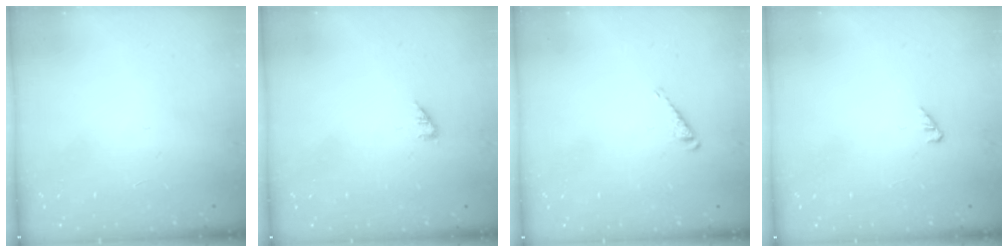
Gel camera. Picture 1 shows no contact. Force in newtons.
{"total": 1.3, "press": 1.3, "slide": 0.2}
{"total": 3.5, "press": 3.4, "slide": 0.5}
{"total": 1.6, "press": 1.6, "slide": 0.2}